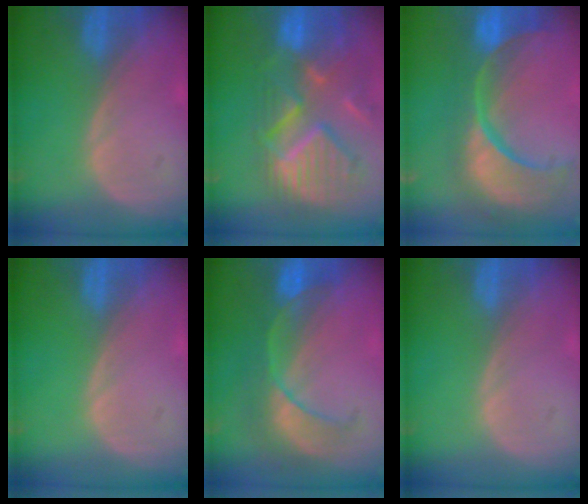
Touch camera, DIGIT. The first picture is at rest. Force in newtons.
{"total": 12.3, "press": 10.6, "slide": 6.2}
{"total": 15.0, "press": 11.9, "slide": 9.2}
{"total": 0.0}
{"total": 8.1, "press": 7.9, "slide": 2.0}
{"total": 0.0}